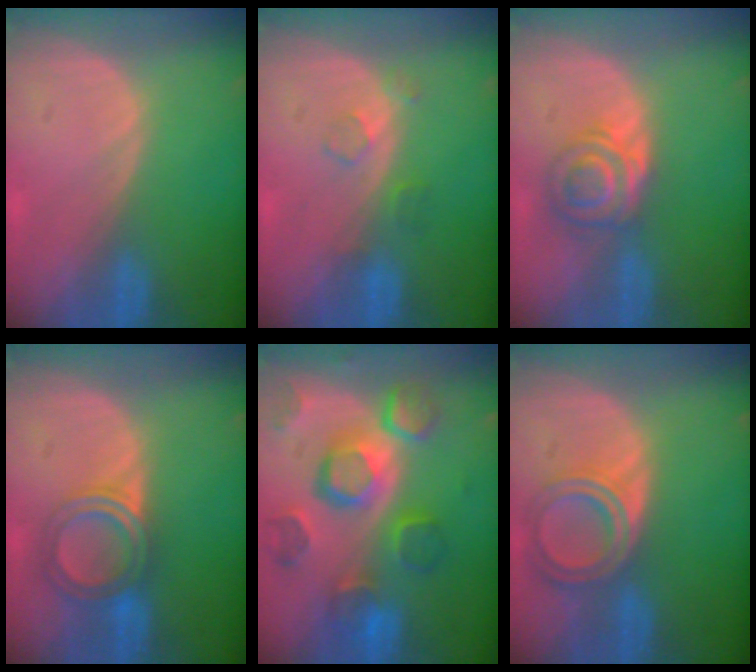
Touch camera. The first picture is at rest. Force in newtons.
{"total": 2.5, "press": 2.5, "slide": 0.3}
{"total": 5.8, "press": 5.4, "slide": 2.1}
{"total": 5.5, "press": 5.4, "slide": 0.6}
{"total": 12.2, "press": 10.6, "slide": 6.0}
{"total": 6.4, "press": 5.8, "slide": 2.9}